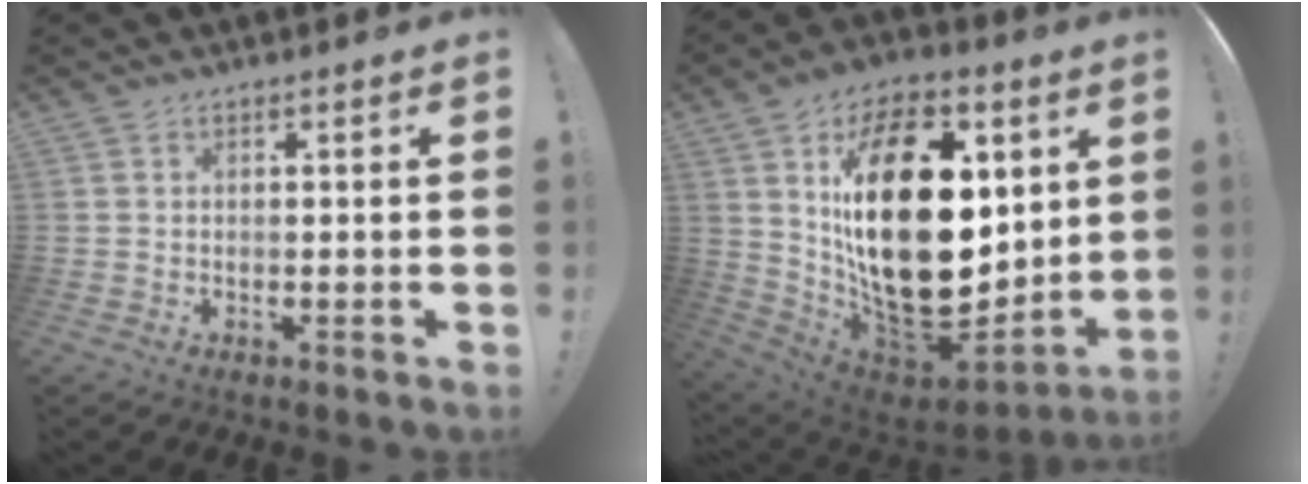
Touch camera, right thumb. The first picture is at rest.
{"total": 35.1, "force": [5.5, 20.1, 28.3], "torque": [-0.504, -0.032, 0.134]}